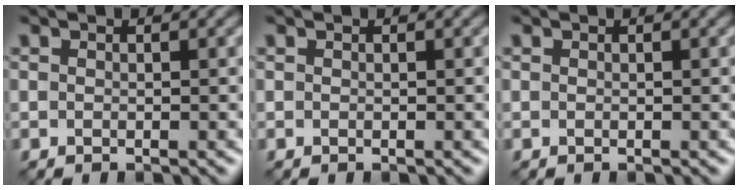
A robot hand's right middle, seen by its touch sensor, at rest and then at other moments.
{"total": 0.0}
{"total": 0.0}